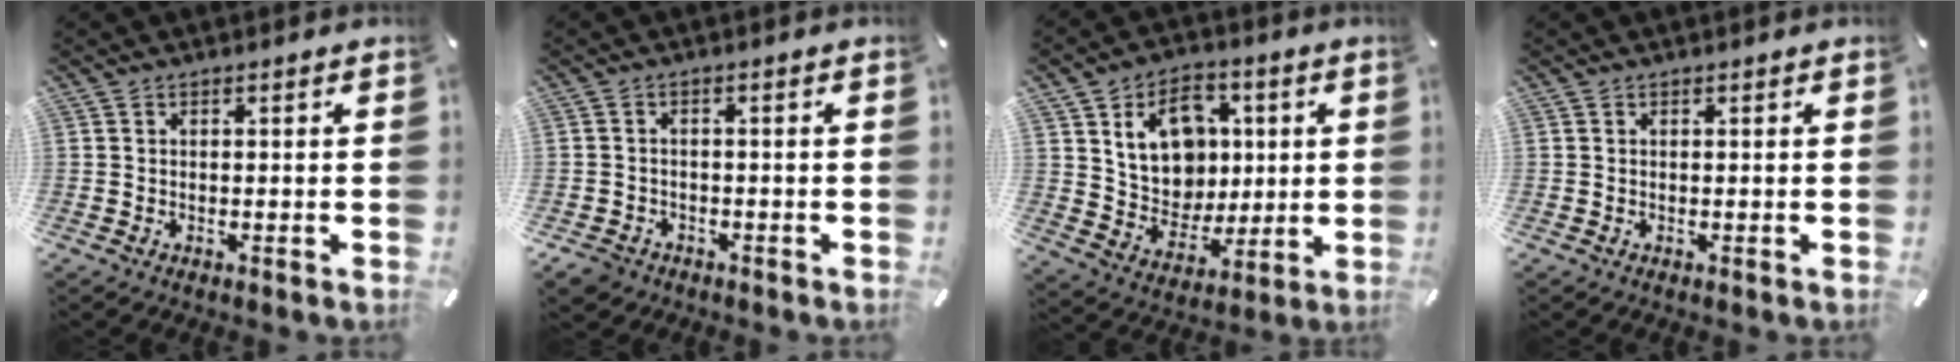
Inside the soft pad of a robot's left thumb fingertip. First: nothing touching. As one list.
[{"total": 3.0, "force": [-1.9, 2.3, 0.7], "torque": [-0.016, 0.008, -0.040]}, {"total": 13.9, "force": [4.3, 11.7, 6.2], "torque": [-0.100, -0.008, 0.089]}, {"total": 0.0}]